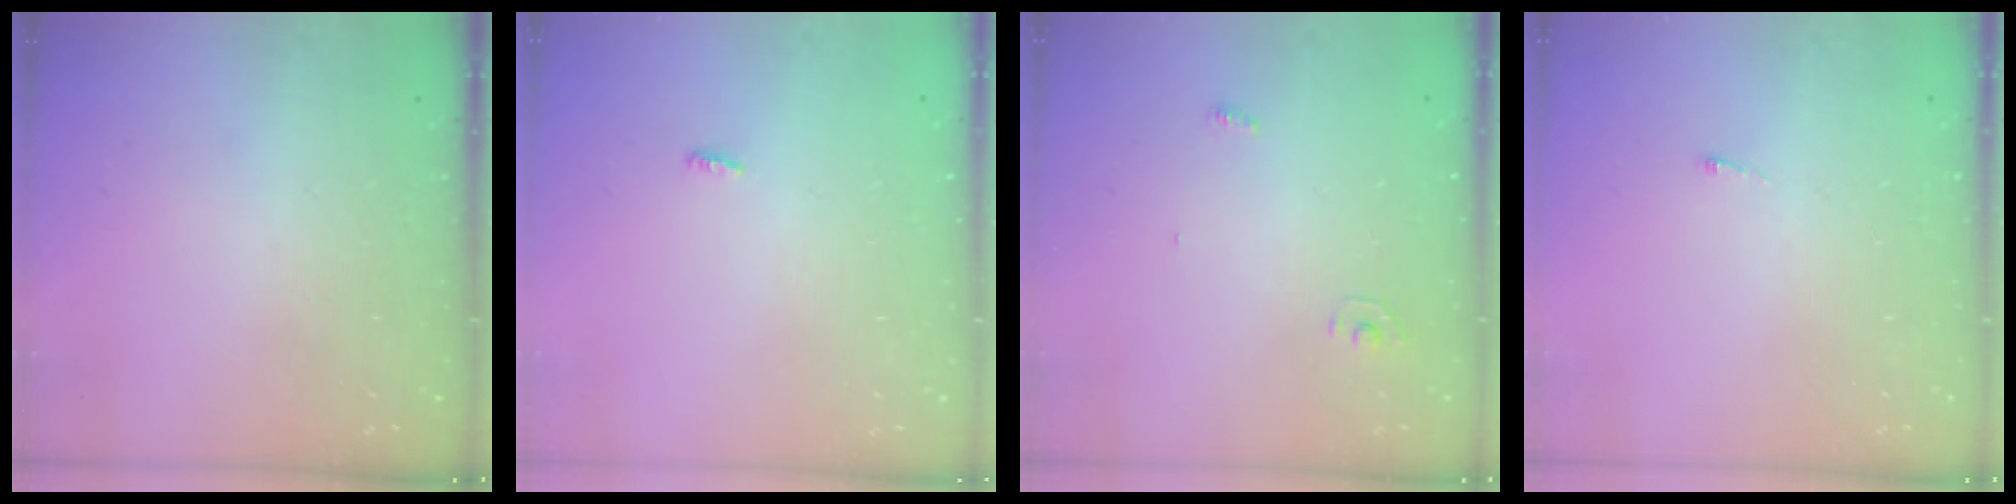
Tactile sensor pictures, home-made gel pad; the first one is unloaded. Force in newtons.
{"total": 2.8, "press": 2.7, "slide": 0.8}
{"total": 2.8, "press": 2.8, "slide": 0.1}
{"total": 2.7, "press": 2.7, "slide": 0.4}